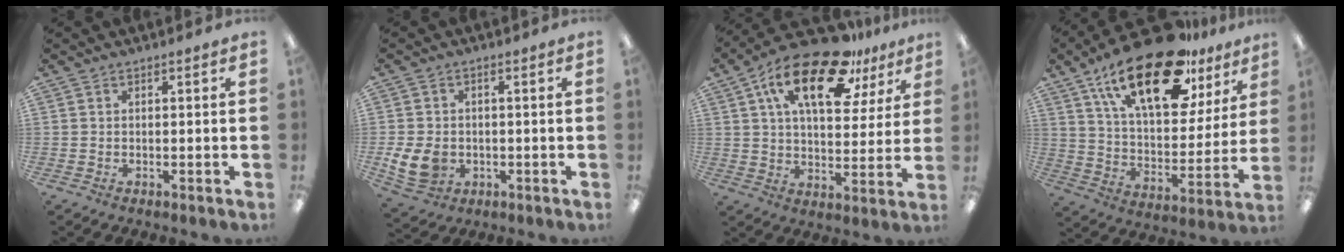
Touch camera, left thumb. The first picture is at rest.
{"total": 7.9, "force": [-1.2, 6.3, 4.5], "torque": [-0.094, 0.004, -0.022]}
{"total": 20.7, "force": [11.8, 8.9, 14.5], "torque": [-0.245, -0.047, 0.196]}
{"total": 25.8, "force": [16.5, 10.7, 16.6], "torque": [-0.269, -0.090, 0.281]}